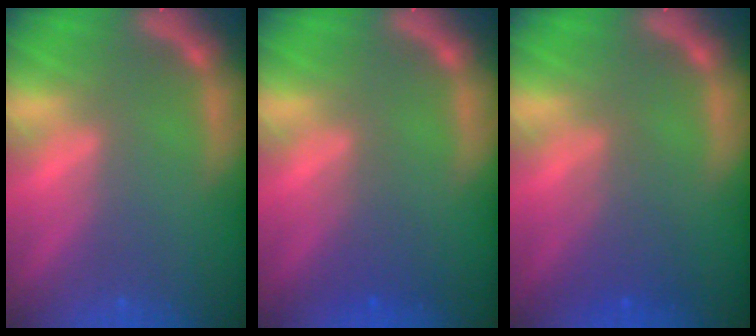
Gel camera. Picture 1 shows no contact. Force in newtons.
{"total": 2.0}
{"total": 2.9}